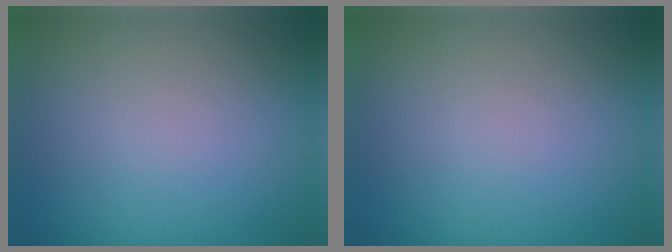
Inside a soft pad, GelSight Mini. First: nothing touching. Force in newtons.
{"total": 0.0}